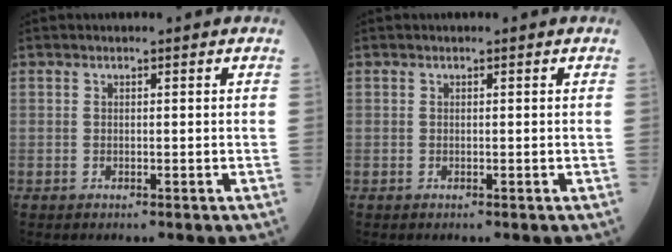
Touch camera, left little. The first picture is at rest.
{"total": 0.0}